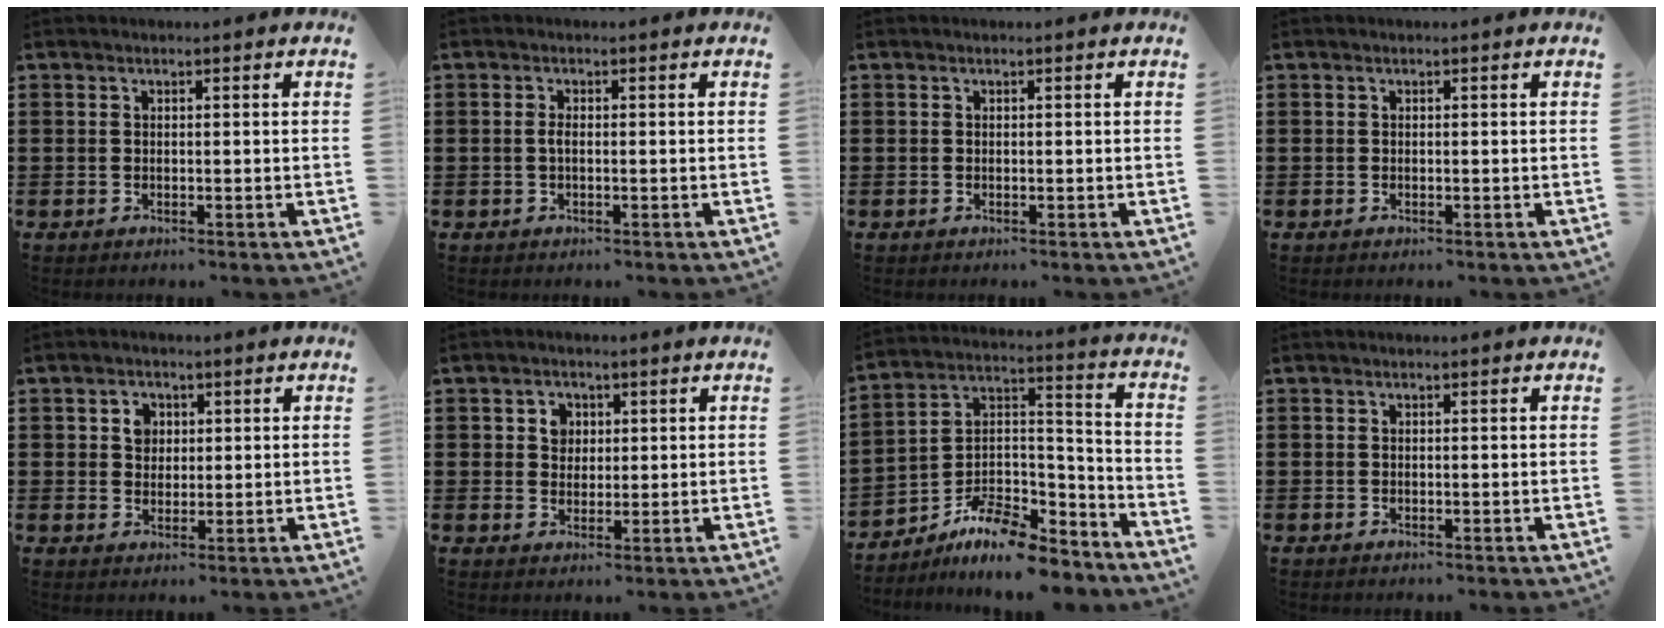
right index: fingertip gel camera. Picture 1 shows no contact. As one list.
[{"total": 1.4, "force": [-0.3, 0.4, 1.3], "torque": [-0.032, -0.003, -0.007]}, {"total": 0.0}, {"total": 0.0}, {"total": 2.9, "force": [0.9, 2.5, 1.2], "torque": [-0.034, 0.011, 0.015]}, {"total": 3.0, "force": [0.9, 2.7, 1.1], "torque": [-0.032, 0.012, 0.014]}, {"total": 9.8, "force": [-8.4, 2.8, 4.2], "torque": [-0.081, 0.022, -0.167]}, {"total": 0.0}]